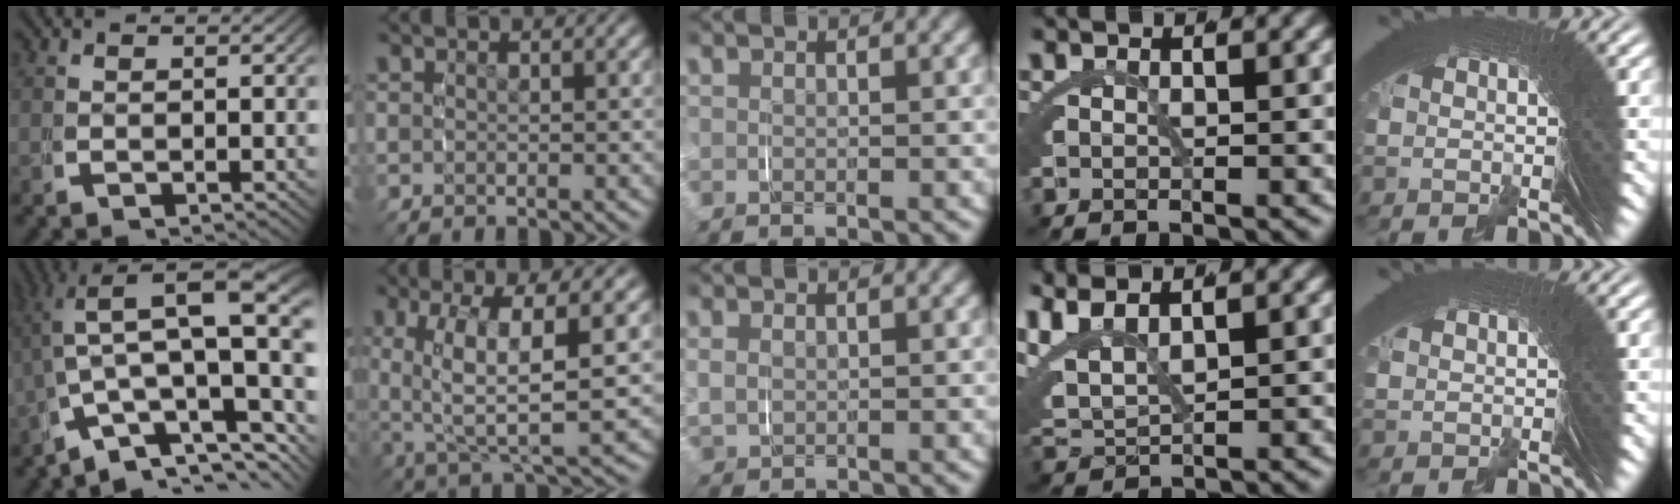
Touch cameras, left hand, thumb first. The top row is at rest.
{"thumb": {"total": 14.0, "force": [-0.4, 8.5, 11.1], "torque": [-0.180, -0.035, 0.007]}, "index": {"total": 7.1, "force": [0.3, 3.0, 6.5], "torque": [-0.121, -0.008, 0.019]}, "middle": {"total": 2.2, "force": [0.6, 1.9, 1.0], "torque": [-0.038, -0.005, 0.017]}, "ring": {"total": 5.4, "force": [2.2, 3.7, 3.2], "torque": [-0.110, -0.009, 0.052]}, "little": {"total": 0.7, "force": [0.5, -0.4, -0.3], "torque": [0.016, 0.002, 0.013]}}